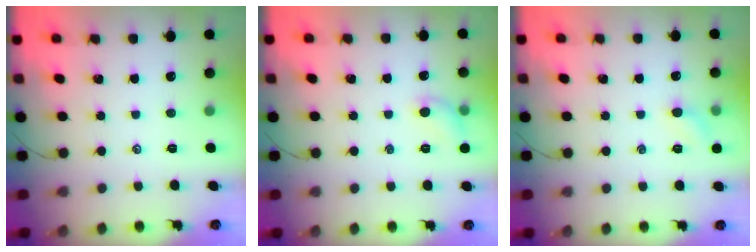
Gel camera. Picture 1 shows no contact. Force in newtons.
{"total": 5.9, "press": 5.8, "slide": 1.0}
{"total": 5.0, "press": 4.7, "slide": 1.5}